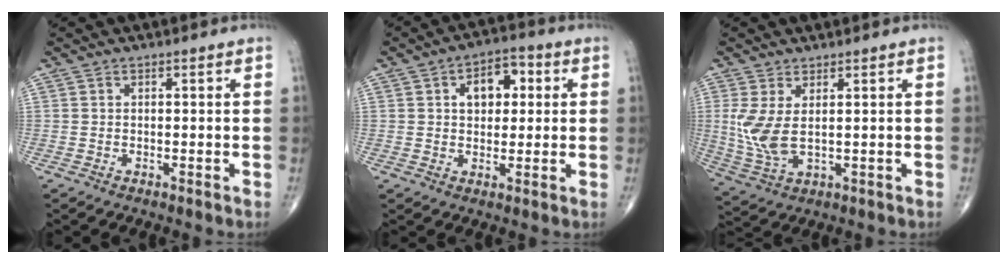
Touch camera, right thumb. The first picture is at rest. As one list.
[{"total": 8.0, "force": [1.9, 5.2, 5.8], "torque": [-0.055, 0.012, 0.023]}, {"total": 7.4, "force": [1.1, 3.3, 6.5], "torque": [-0.157, -0.013, 0.035]}]